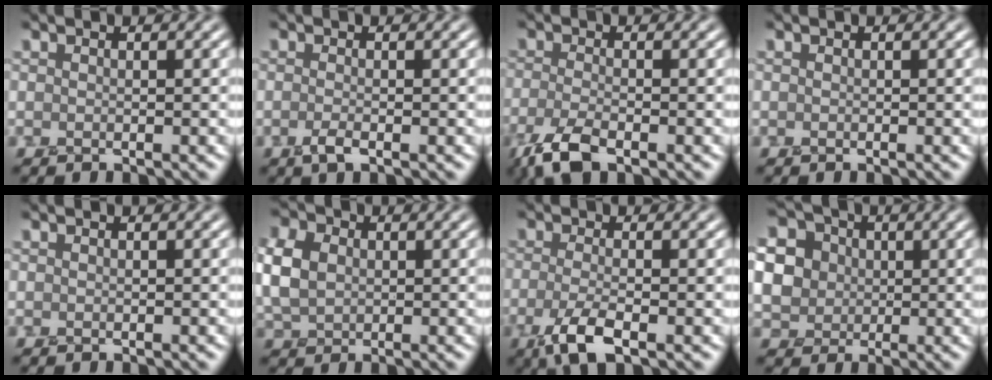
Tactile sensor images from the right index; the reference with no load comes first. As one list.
[{"total": 1.3, "force": [-0.5, 0.4, 1.1], "torque": [-0.020, 0.001, -0.014]}, {"total": 3.8, "force": [-2.7, 1.1, 2.4], "torque": [-0.060, -0.004, -0.060]}, {"total": 0.0}, {"total": 0.0}, {"total": 3.7, "force": [1.0, 3.1, 1.8], "torque": [-0.058, 0.017, 0.017]}, {"total": 3.6, "force": [-1.7, 1.1, 2.9], "torque": [-0.064, -0.003, -0.036]}, {"total": 8.2, "force": [1.9, 7.5, 2.7], "torque": [-0.069, 0.035, 0.030]}]